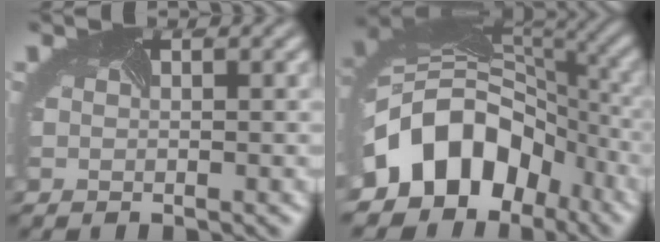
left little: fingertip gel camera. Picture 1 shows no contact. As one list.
[{"total": 11.0, "force": [-4.7, 8.5, 5.3], "torque": [-0.106, 0.005, -0.090]}]